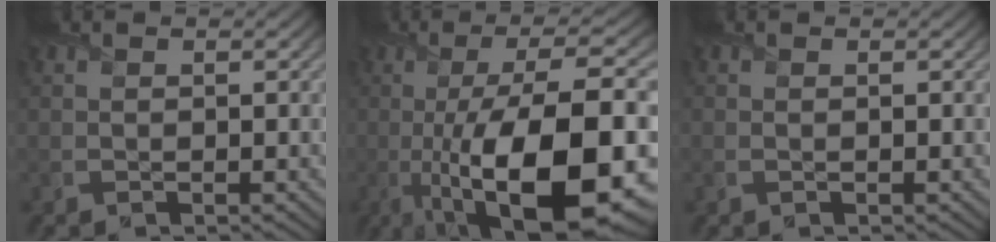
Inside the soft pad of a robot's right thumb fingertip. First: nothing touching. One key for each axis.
{"total": 18.8, "fx": -5.9, "fy": 5.9, "fz": 16.8, "tx": -0.280, "ty": 0.004, "tz": -0.095}
{"total": 0.0}